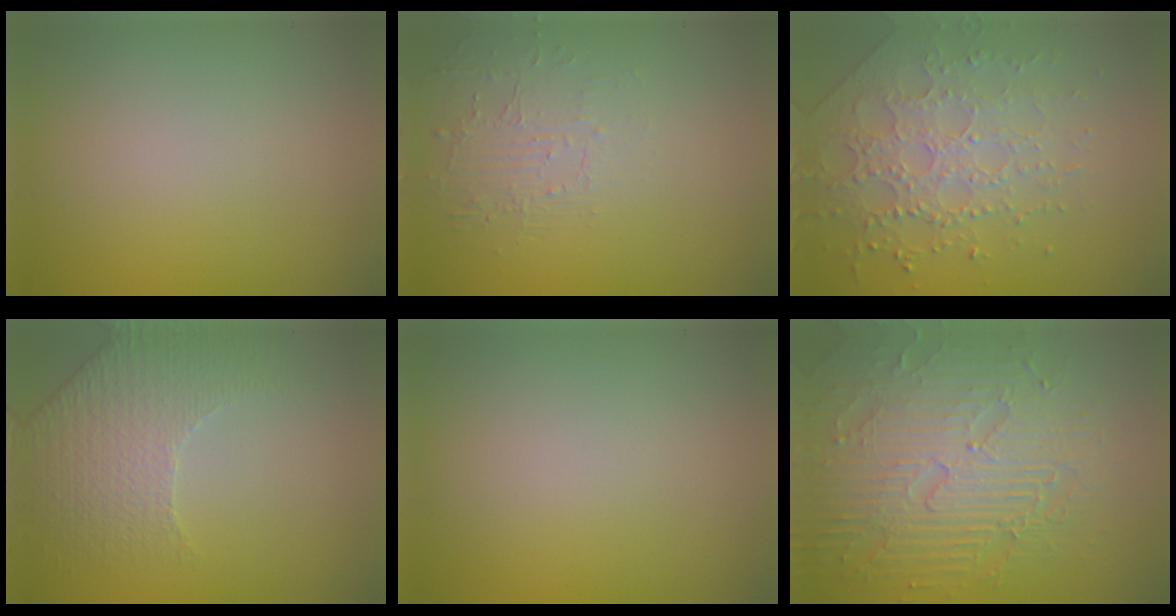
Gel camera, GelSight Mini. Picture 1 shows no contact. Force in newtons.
{"total": 1.8, "press": 0.7, "slide": 1.7}
{"total": 3.9, "press": 3.8, "slide": 0.7}
{"total": 2.6, "press": 2.4, "slide": 1.0}
{"total": 0.0}
{"total": 7.7, "press": 6.0, "slide": 4.7}